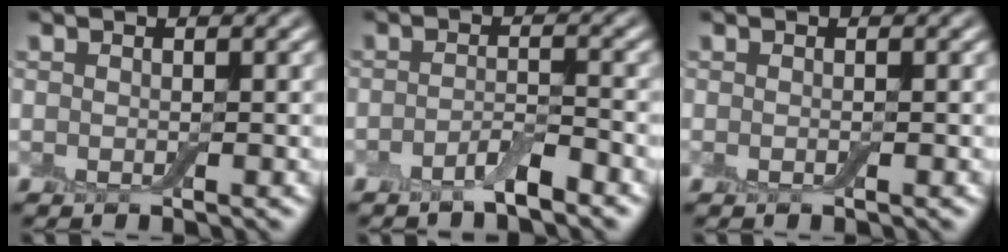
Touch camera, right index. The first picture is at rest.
{"total": 2.2, "force": [-1.6, 0.3, 1.5], "torque": [-0.027, 0.006, -0.034]}
{"total": 0.0}